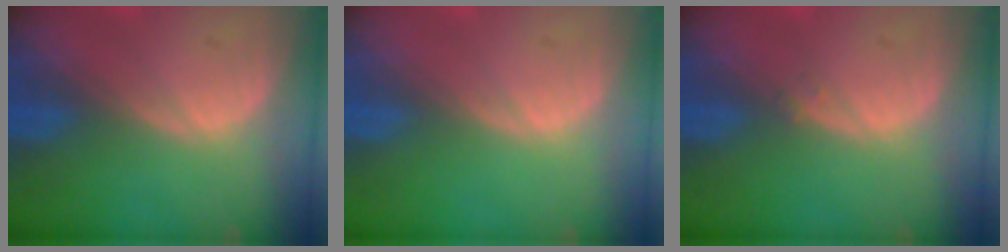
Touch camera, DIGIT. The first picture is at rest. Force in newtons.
{"total": 0.0}
{"total": 0.6, "press": 0.5, "slide": 0.3}